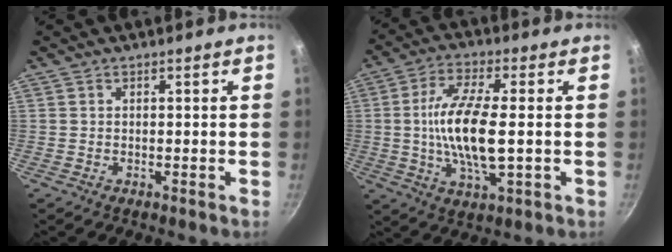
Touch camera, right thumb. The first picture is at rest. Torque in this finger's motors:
{"motor_torque": [-0.60, 1.44, 1.45, 0.11, 0.20]}